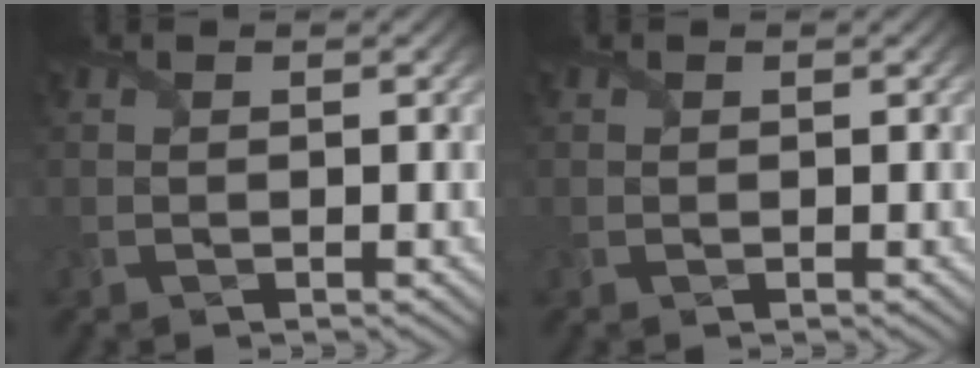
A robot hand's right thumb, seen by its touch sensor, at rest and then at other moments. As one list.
[{"total": 0.8, "force": [0.3, 0.7, 0.1], "torque": [-0.002, -0.003, 0.006]}]